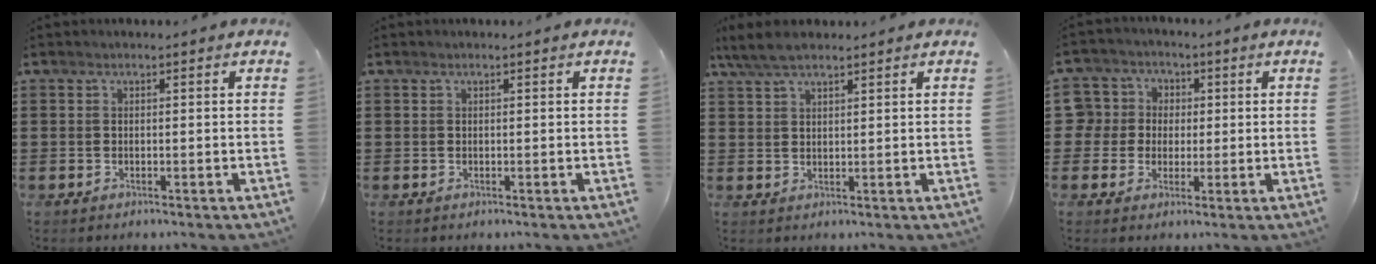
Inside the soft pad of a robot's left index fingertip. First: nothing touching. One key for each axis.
{"total": 0.0}
{"total": 4.4, "fx": 3.2, "fy": 1.3, "fz": 2.7, "tx": -0.061, "ty": 0.004, "tz": 0.060}
{"total": 5.6, "fx": 0.2, "fy": 5.6, "fz": 0.0, "tx": -0.039, "ty": 0.008, "tz": -0.001}